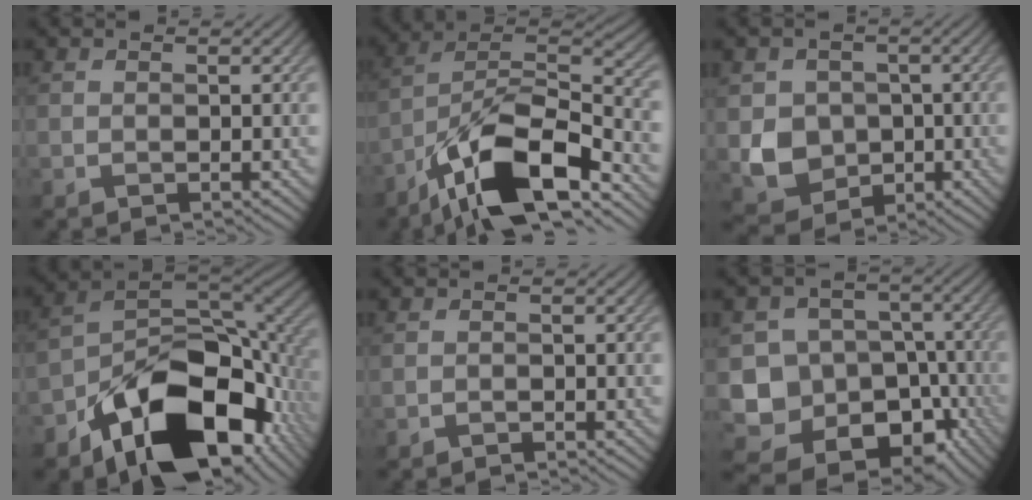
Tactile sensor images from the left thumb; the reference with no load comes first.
{"total": 15.4, "force": [-9.2, 5.7, 10.9], "torque": [-0.201, -0.006, -0.184]}
{"total": 6.1, "force": [-0.7, 5.5, 2.6], "torque": [-0.065, -0.017, -0.020]}
{"total": 18.1, "force": [-8.7, 10.5, 11.9], "torque": [-0.182, -0.036, -0.147]}
{"total": 0.6, "force": [-0.6, 0.0, 0.0], "torque": [0.003, -0.003, -0.010]}
{"total": 18.6, "force": [-8.9, 14.8, 7.1], "torque": [-0.163, -0.044, -0.134]}